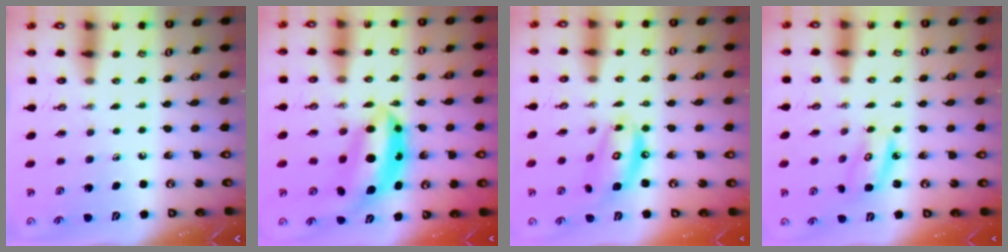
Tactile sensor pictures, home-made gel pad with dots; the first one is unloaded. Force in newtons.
{"total": 11.9, "press": 11.9, "slide": 1.1}
{"total": 12.6, "press": 12.6, "slide": 1.1}
{"total": 6.0, "press": 6.0, "slide": 0.2}